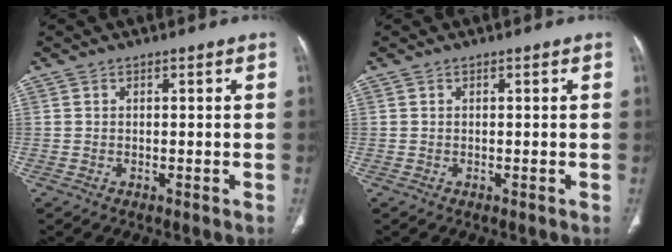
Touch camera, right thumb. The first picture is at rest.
{"total": 0.0}